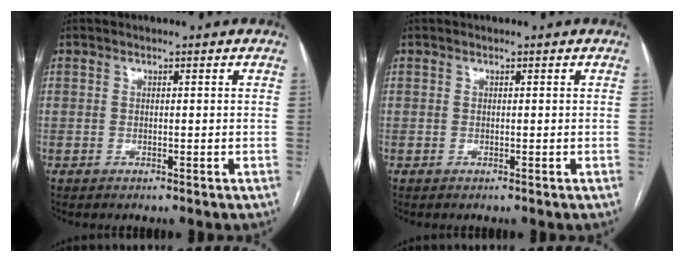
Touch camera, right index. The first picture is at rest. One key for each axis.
{"total": 0.0}